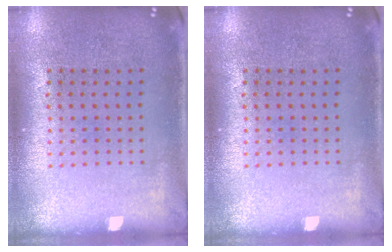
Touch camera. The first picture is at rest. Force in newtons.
{"total": 0.0}